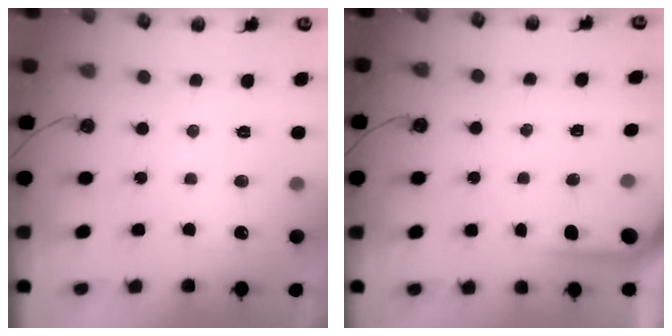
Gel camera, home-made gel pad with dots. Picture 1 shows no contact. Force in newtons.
{"total": 2.2, "press": 2.2, "slide": 0.3}